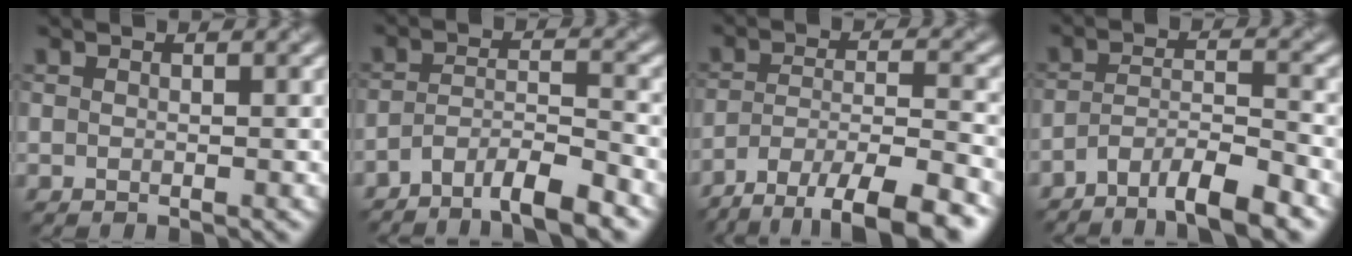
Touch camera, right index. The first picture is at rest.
{"total": 5.7, "force": [-4.6, 1.1, 3.2], "torque": [-0.055, -0.001, -0.082]}
{"total": 9.9, "force": [-7.5, 2.9, 5.8], "torque": [-0.090, -0.015, -0.120]}
{"total": 6.4, "force": [-4.9, 1.3, 3.8], "torque": [-0.062, -0.002, -0.086]}